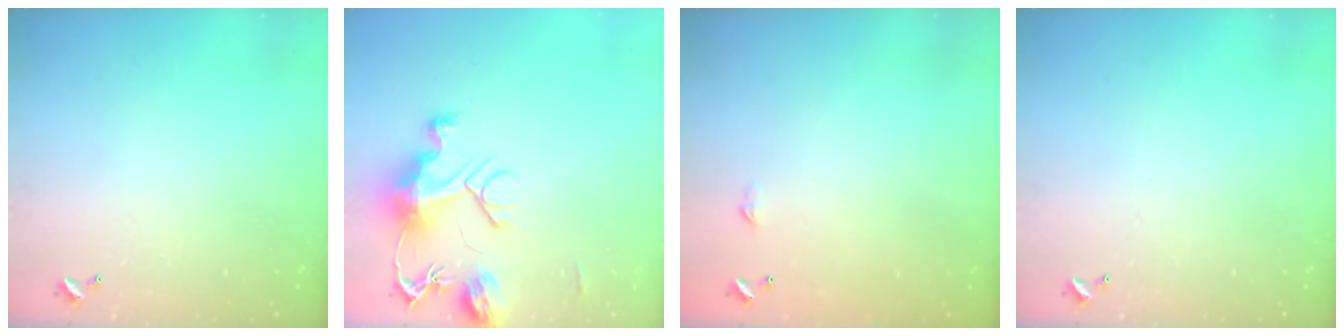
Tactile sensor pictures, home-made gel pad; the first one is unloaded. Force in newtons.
{"total": 11.5, "press": 11.5, "slide": 1.2}
{"total": 2.3, "press": 2.3, "slide": 0.4}
{"total": 0.0}